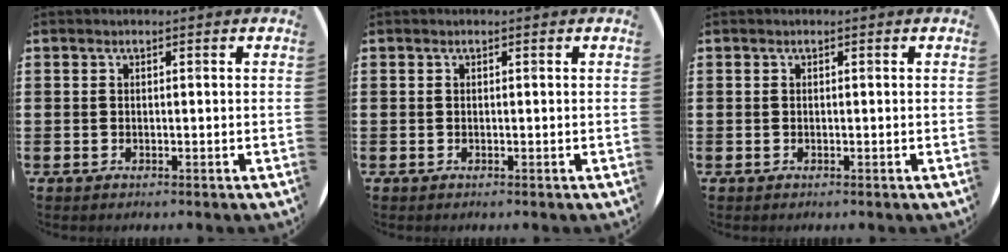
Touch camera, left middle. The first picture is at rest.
{"total": 0.0}
{"total": 0.0}